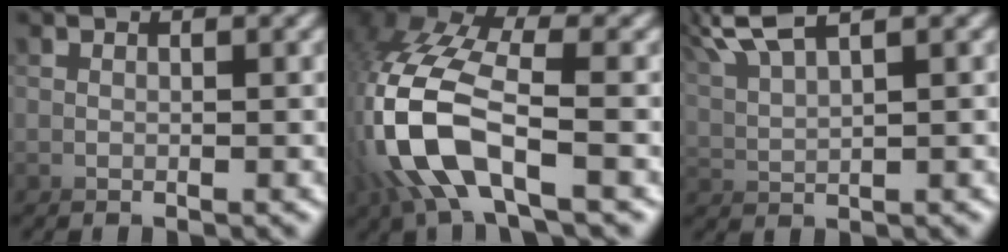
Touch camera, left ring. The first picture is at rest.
{"total": 4.2, "force": [-1.7, 2.3, 3.1], "torque": [-0.159, -0.015, -0.028]}
{"total": 2.6, "force": [2.6, -0.2, 0.5], "torque": [-0.067, 0.007, 0.044]}